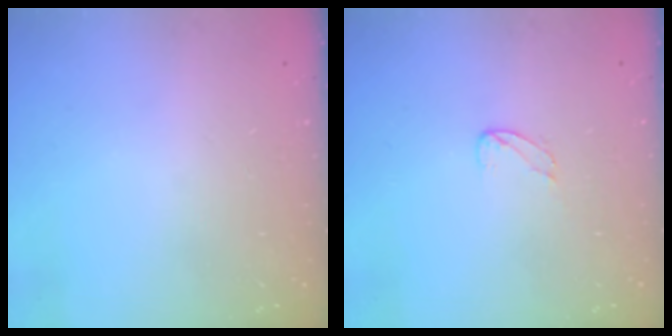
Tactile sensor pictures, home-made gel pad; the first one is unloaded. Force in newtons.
{"total": 3.9, "press": 3.9, "slide": 0.2}